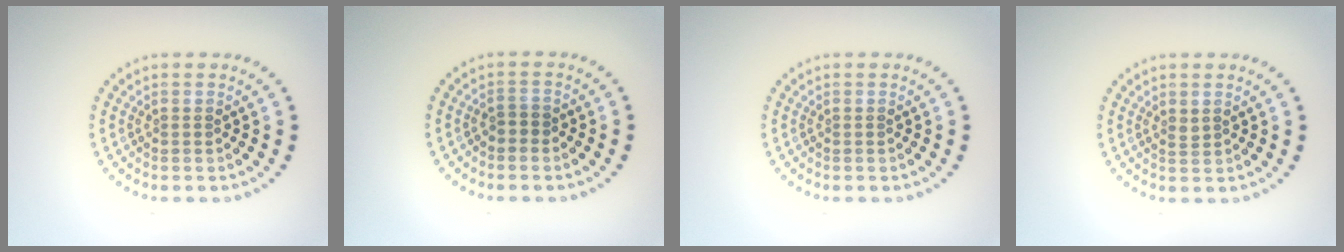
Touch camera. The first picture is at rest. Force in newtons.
{"total": 1.1, "press": 1.0, "slide": 0.3}
{"total": 0.0}
{"total": 0.6, "press": 0.5, "slide": 0.3}